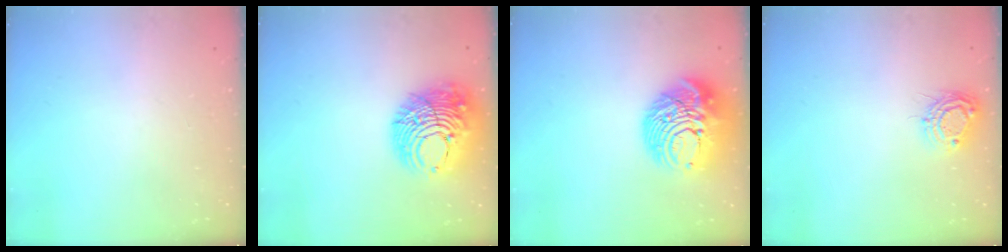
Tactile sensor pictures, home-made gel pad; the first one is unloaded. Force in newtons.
{"total": 13.6, "press": 13.5, "slide": 1.8}
{"total": 16.5, "press": 16.4, "slide": 1.5}
{"total": 8.3, "press": 8.3, "slide": 0.7}